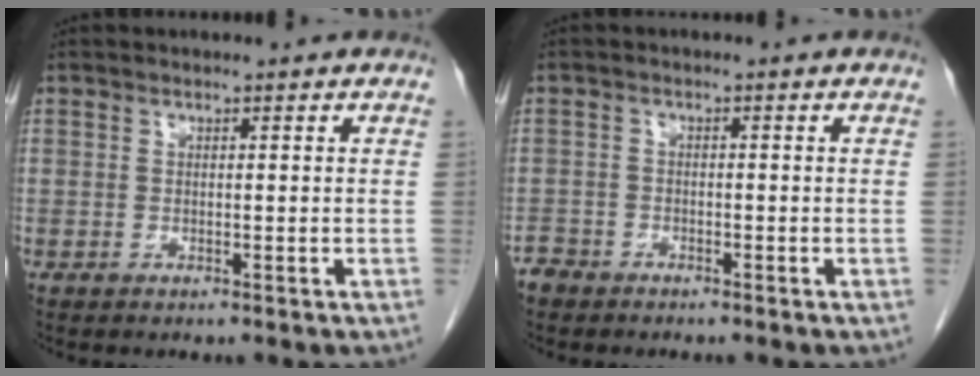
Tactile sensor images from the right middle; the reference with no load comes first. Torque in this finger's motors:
{"motor_torque": [0.07, 0.02, 0.00, -0.01]}